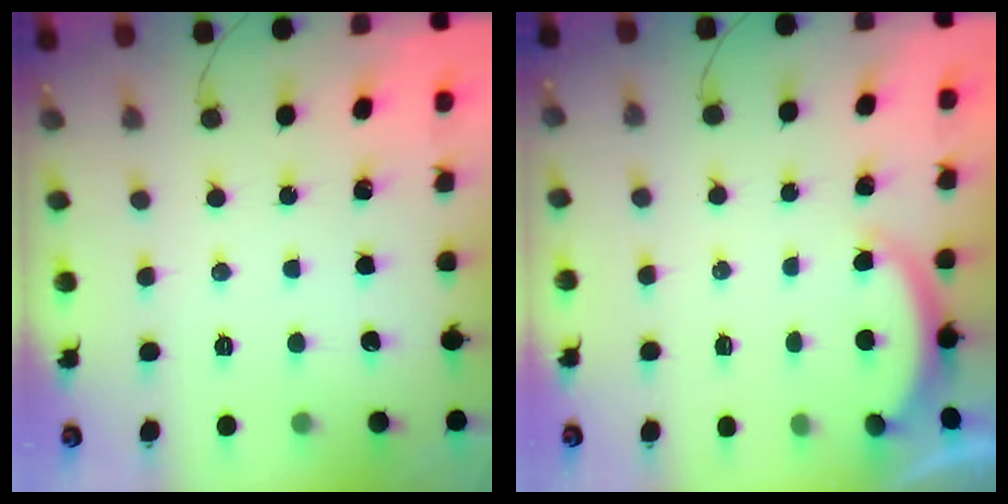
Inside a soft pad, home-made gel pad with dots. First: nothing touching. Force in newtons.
{"total": 1.3, "press": 1.2, "slide": 0.5}